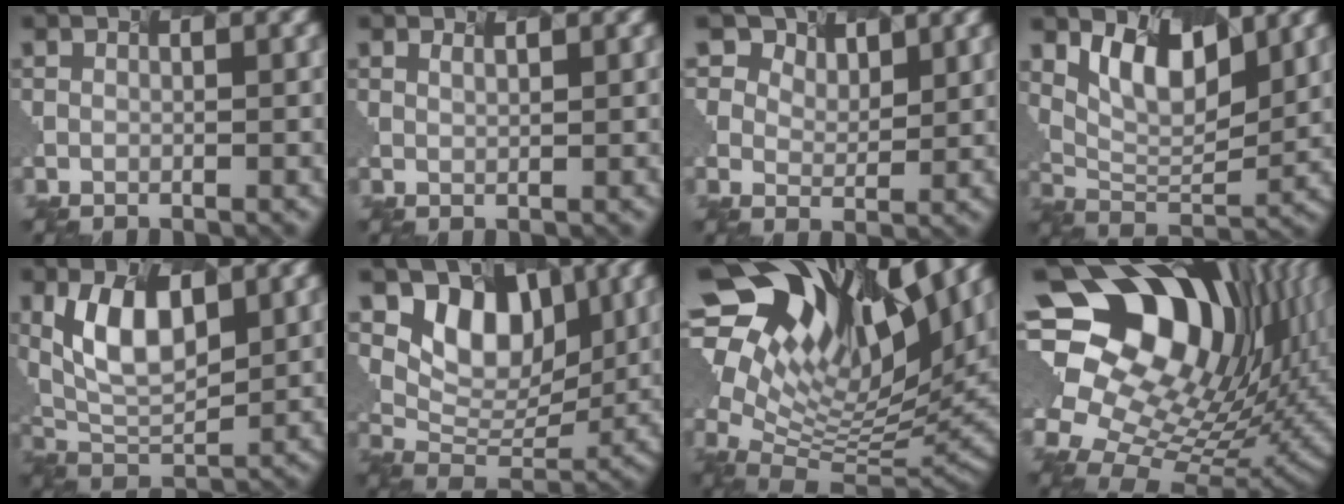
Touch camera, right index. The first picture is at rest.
{"total": 0.7, "force": [0.6, -0.1, -0.3], "torque": [-0.001, -0.006, 0.018]}
{"total": 3.2, "force": [2.9, 1.4, 0.0], "torque": [-0.022, -0.019, 0.074]}
{"total": 5.3, "force": [2.5, 2.6, 3.8], "torque": [-0.076, -0.013, 0.059]}
{"total": 5.6, "force": [1.3, 2.9, 4.6], "torque": [-0.106, -0.002, 0.038]}
{"total": 5.3, "force": [2.1, 3.7, 3.1], "torque": [-0.049, -0.018, 0.048]}
{"total": 15.6, "force": [8.4, 6.7, 11.4], "torque": [-0.226, 0.026, 0.154]}
{"total": 17.3, "force": [6.2, 11.2, 11.7], "torque": [-0.205, 0.035, 0.115]}